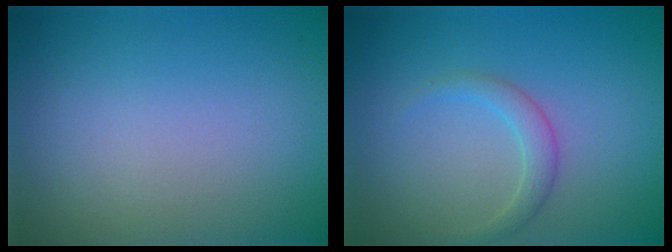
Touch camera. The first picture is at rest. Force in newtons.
{"total": 1.7, "press": 1.7, "slide": 0.1}